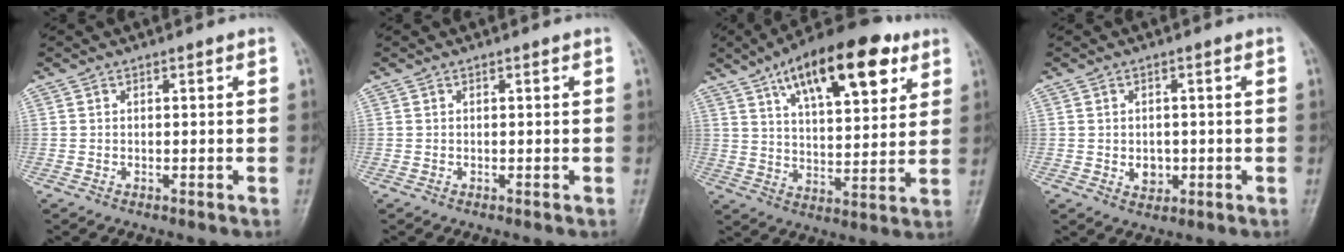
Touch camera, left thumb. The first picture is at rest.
{"total": 0.0}
{"total": 20.1, "force": [10.4, 8.3, 15.1], "torque": [-0.208, -0.024, 0.167]}
{"total": 3.4, "force": [-0.5, 2.7, 2.0], "torque": [-0.015, 0.001, -0.001]}